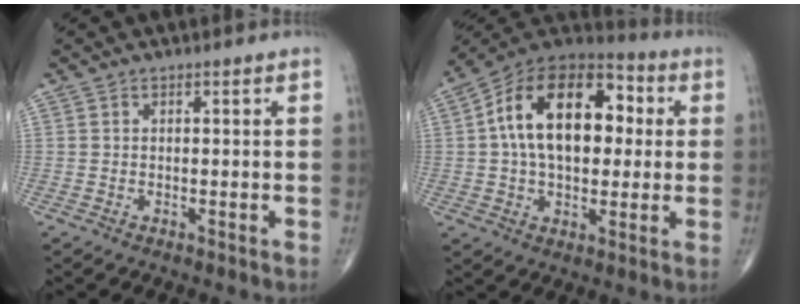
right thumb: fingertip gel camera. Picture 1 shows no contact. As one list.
[{"total": 21.2, "force": [3.1, 12.8, 16.6], "torque": [-0.248, 0.028, 0.042]}]